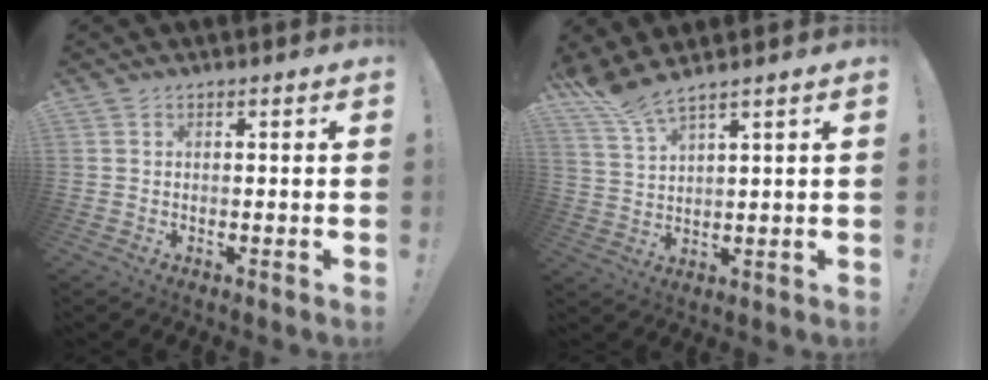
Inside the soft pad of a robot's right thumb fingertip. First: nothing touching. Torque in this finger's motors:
{"motor_torque": [0.80, 1.08, 0.85, 0.64, 0.02]}